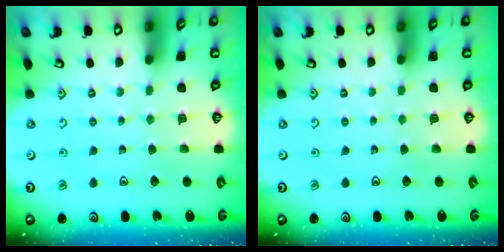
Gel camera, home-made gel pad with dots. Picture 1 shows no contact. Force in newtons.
{"total": 0.0}